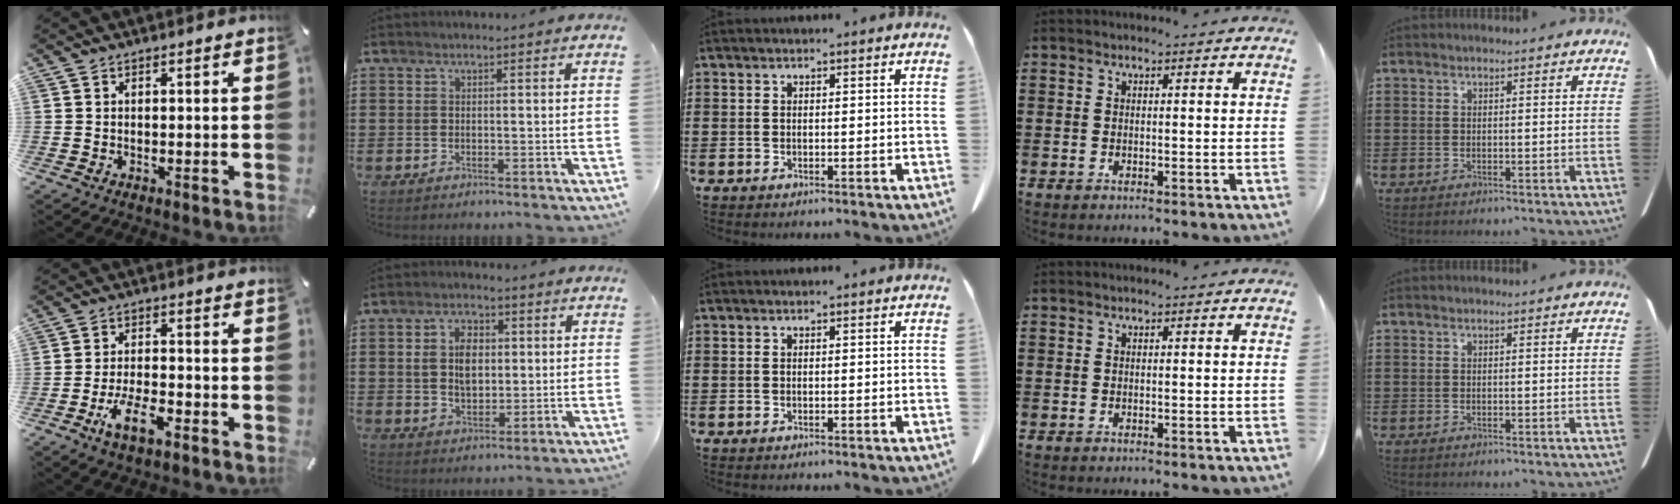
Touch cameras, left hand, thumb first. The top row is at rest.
{"thumb": {"total": 8.3, "force": [-4.3, 3.5, 6.1], "torque": [-0.125, 0.012, -0.079]}, "index": {"total": 5.9, "force": [0.9, 4.0, 4.2], "torque": [-0.091, 0.011, 0.010]}}